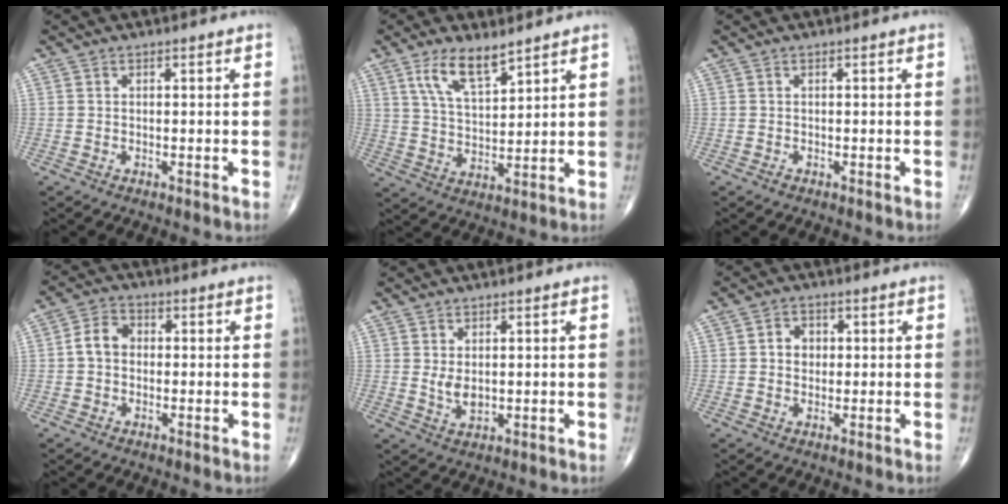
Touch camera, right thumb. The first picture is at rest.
{"total": 8.8, "force": [5.7, 3.1, 5.9], "torque": [-0.095, -0.031, 0.114]}
{"total": 0.0}
{"total": 5.1, "force": [-0.1, 4.0, 3.1], "torque": [-0.048, 0.019, -0.010]}
{"total": 2.8, "force": [0.4, 1.5, 2.3], "torque": [-0.033, -0.010, 0.014]}
{"total": 3.7, "force": [0.5, 3.1, 1.9], "torque": [-0.012, 0.006, 0.004]}